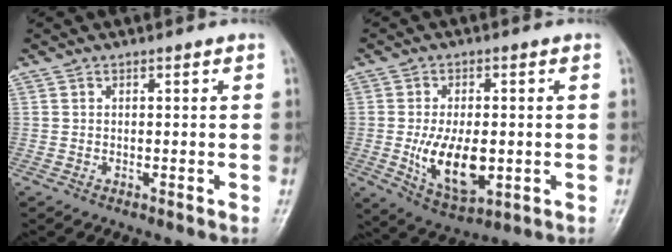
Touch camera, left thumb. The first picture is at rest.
{"total": 11.6, "force": [-1.6, 6.1, 9.7], "torque": [-0.160, -0.013, -0.014]}